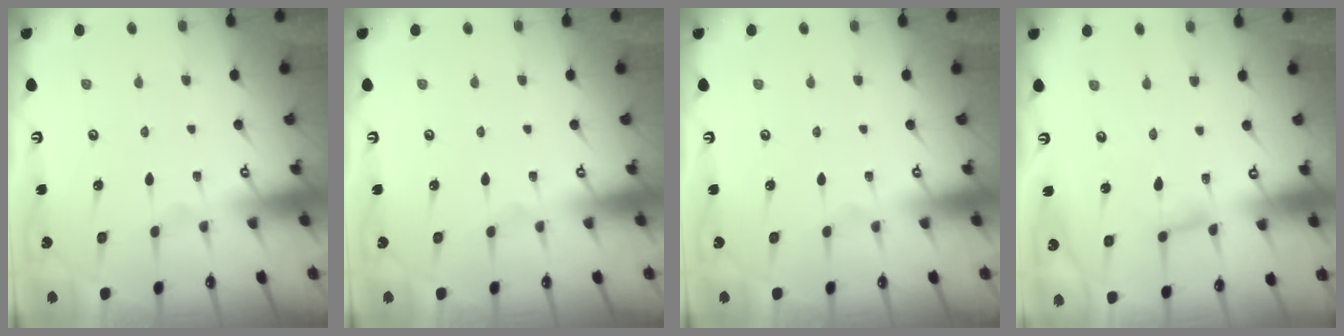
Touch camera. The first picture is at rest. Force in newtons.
{"total": 0.0}
{"total": 0.0}
{"total": 2.7, "press": 2.6, "slide": 0.2}